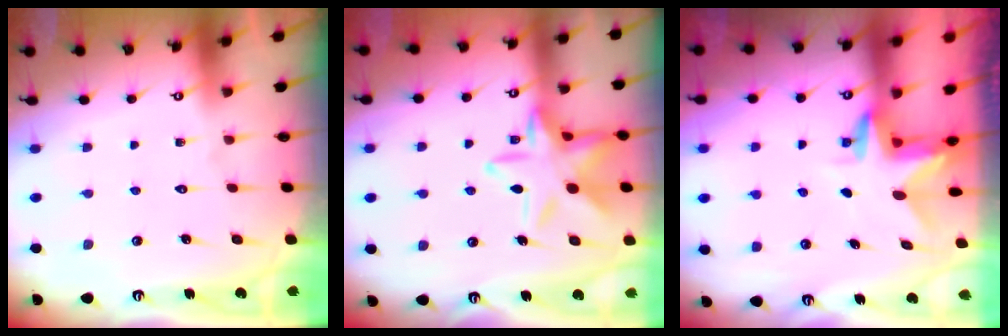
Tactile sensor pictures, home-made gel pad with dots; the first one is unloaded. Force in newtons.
{"total": 15.5, "press": 15.5, "slide": 1.1}
{"total": 2.9, "press": 2.9, "slide": 0.2}